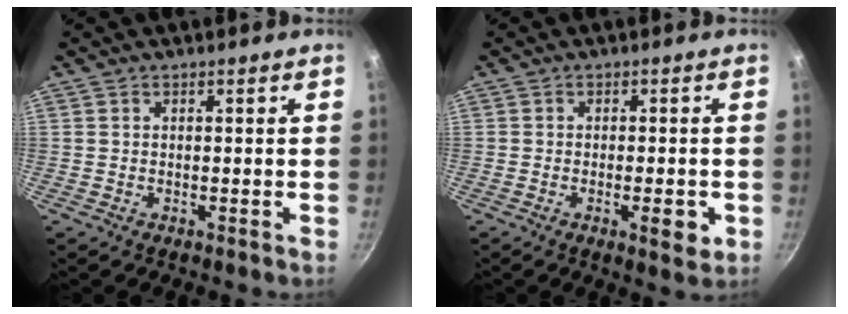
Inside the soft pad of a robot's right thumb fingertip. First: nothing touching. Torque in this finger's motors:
{"motor_torque": [0.01, 0.27, -0.38, -0.04, -0.02]}